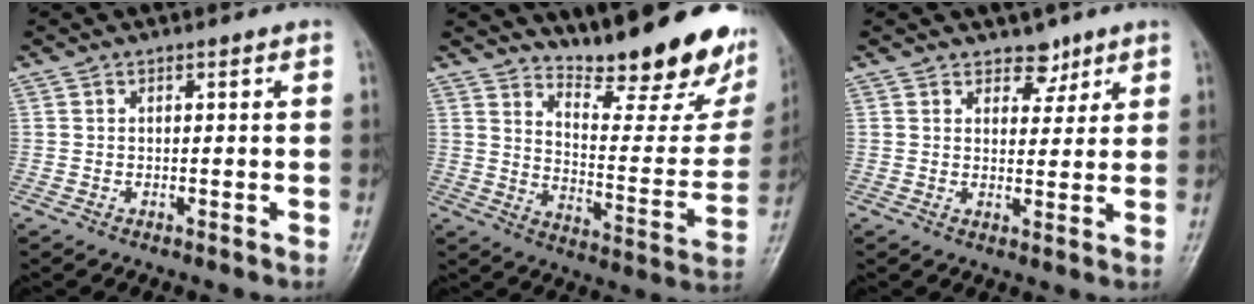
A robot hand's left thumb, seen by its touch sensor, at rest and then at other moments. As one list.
[{"total": 22.4, "force": [18.3, 5.8, 11.7], "torque": [-0.128, -0.139, 0.251]}, {"total": 3.5, "force": [2.6, 2.1, 1.0], "torque": [0.010, -0.017, 0.039]}]